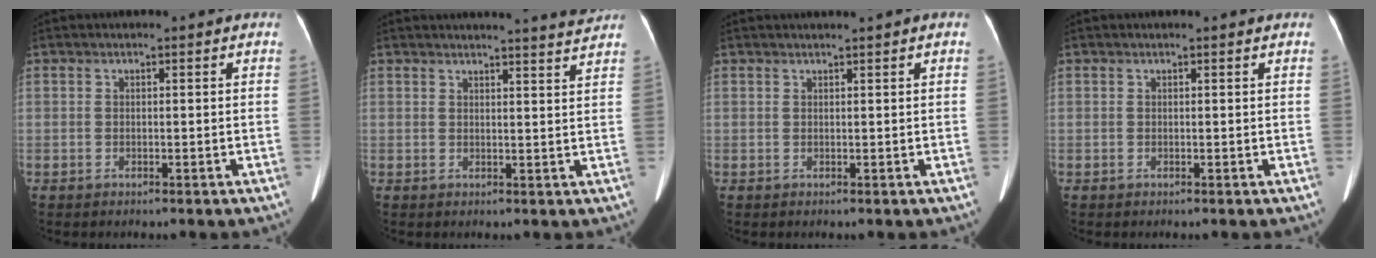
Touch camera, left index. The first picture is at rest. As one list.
[{"total": 5.2, "force": [5.0, -1.1, 1.0], "torque": [-0.017, -0.012, 0.050]}, {"total": 1.5, "force": [1.2, -0.3, 0.8], "torque": [-0.008, 0.014, 0.025]}, {"total": 0.7, "force": [0.7, 0.0, 0.2], "torque": [-0.007, -0.001, 0.004]}]